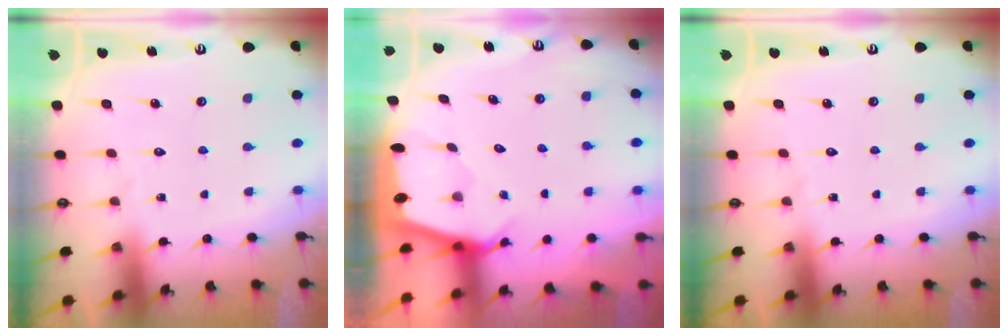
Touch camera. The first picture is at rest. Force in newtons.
{"total": 2.1, "press": 2.1, "slide": 0.1}
{"total": 0.0}